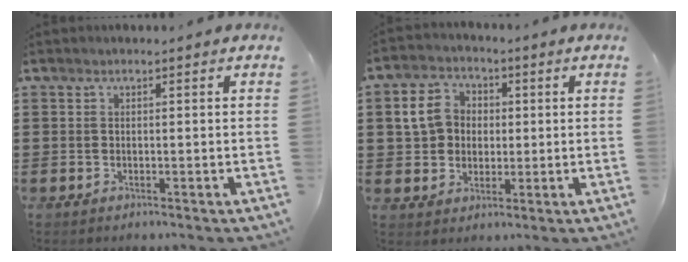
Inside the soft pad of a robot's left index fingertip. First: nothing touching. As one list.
[{"total": 6.3, "force": [0.9, 5.4, 3.2], "torque": [-0.088, 0.016, 0.013]}]